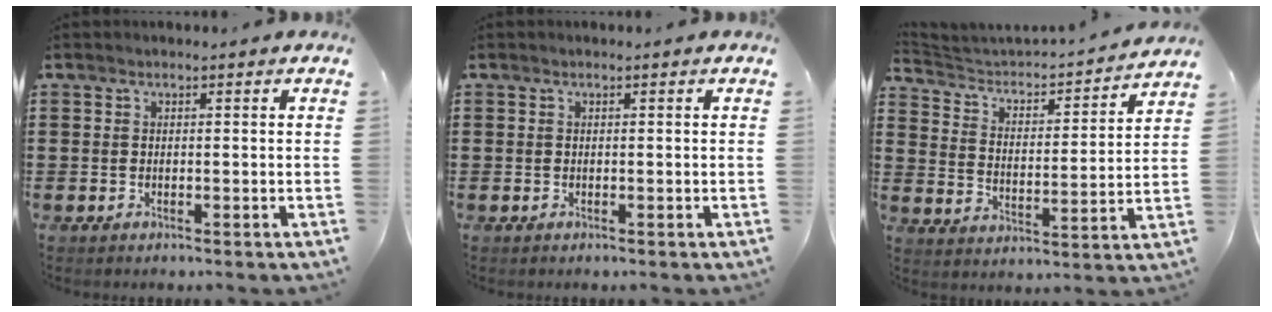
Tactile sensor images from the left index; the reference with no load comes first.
{"total": 0.0}
{"total": 2.6, "force": [2.5, 0.6, 0.5], "torque": [-0.032, -0.033, 0.031]}